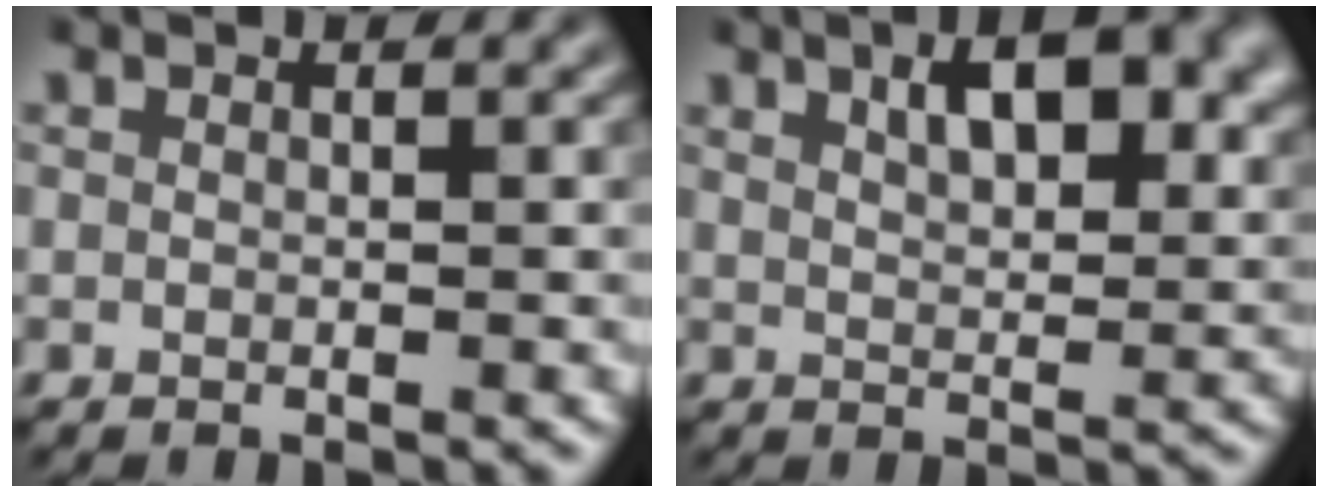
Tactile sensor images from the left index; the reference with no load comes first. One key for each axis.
{"total": 6.5, "fx": 3.0, "fy": 2.9, "fz": 5.0, "tx": -0.073, "ty": 0.008, "tz": 0.043}